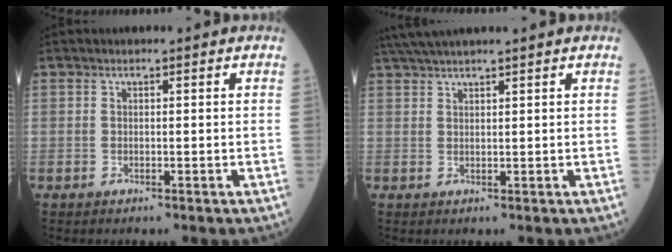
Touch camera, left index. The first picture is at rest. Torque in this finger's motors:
{"motor_torque": [0.94, -1.20, 0.27, 0.08]}